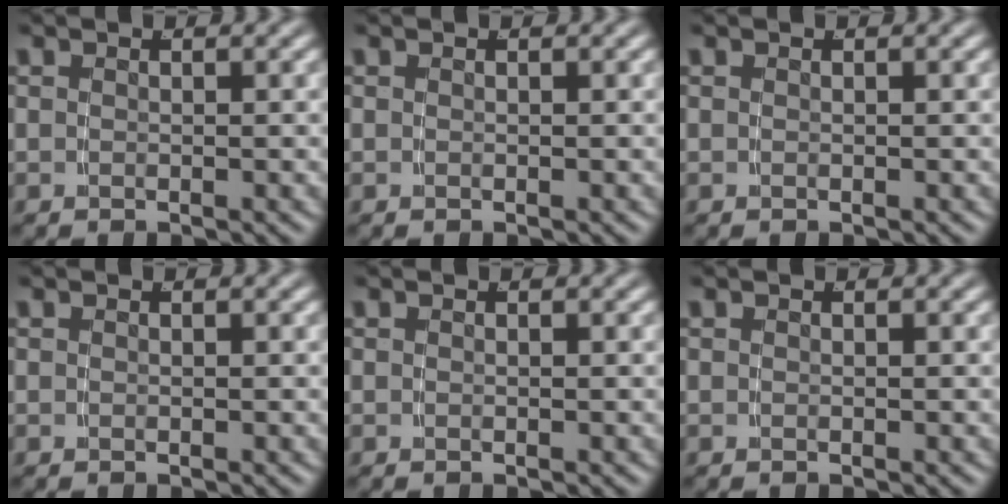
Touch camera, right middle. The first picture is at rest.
{"total": 0.0}
{"total": 0.0}
{"total": 0.0}
{"total": 0.0}
{"total": 0.0}